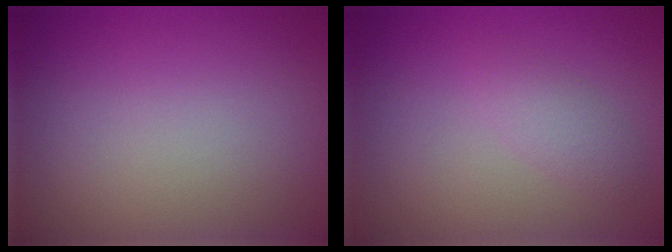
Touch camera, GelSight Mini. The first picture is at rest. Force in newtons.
{"total": 1.5, "press": 1.5, "slide": 0.1}